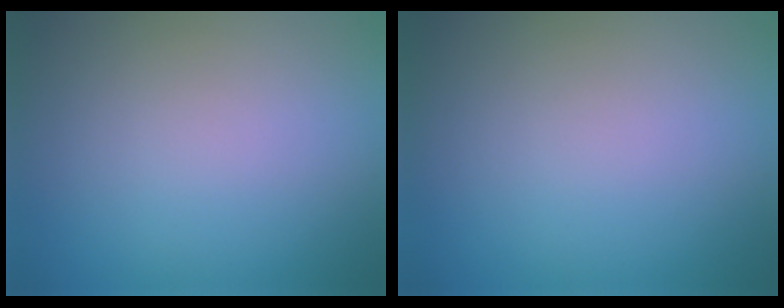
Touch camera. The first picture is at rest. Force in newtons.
{"total": 0.0}